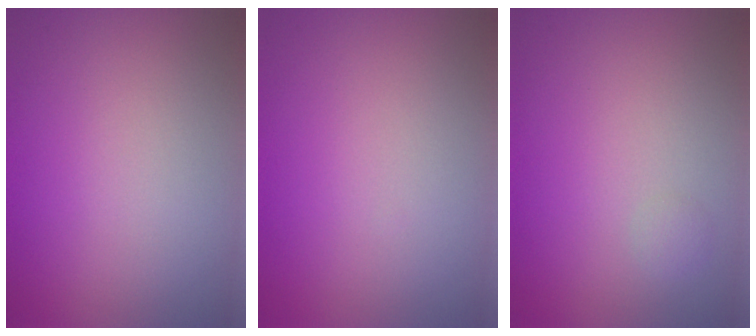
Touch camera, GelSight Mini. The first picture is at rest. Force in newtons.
{"total": 0.0}
{"total": 0.7, "press": 0.7, "slide": 0.0}